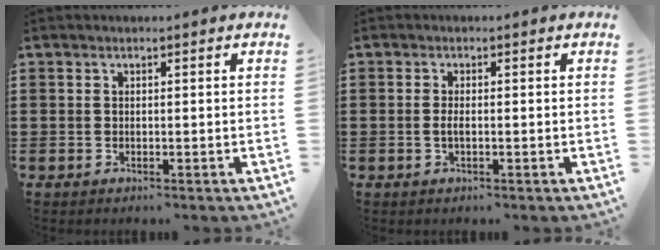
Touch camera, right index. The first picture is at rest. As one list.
[{"total": 1.5, "force": [-0.3, 0.3, 1.5], "torque": [-0.035, -0.006, -0.007]}]